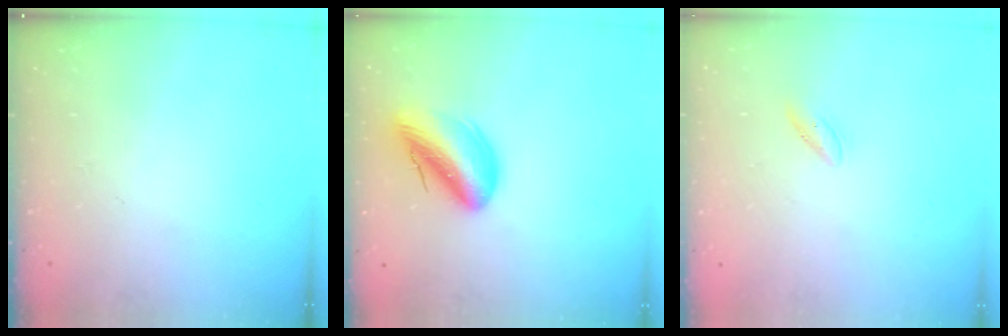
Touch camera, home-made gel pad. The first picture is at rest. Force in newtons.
{"total": 13.7, "press": 13.3, "slide": 3.4}
{"total": 2.2, "press": 2.0, "slide": 0.8}